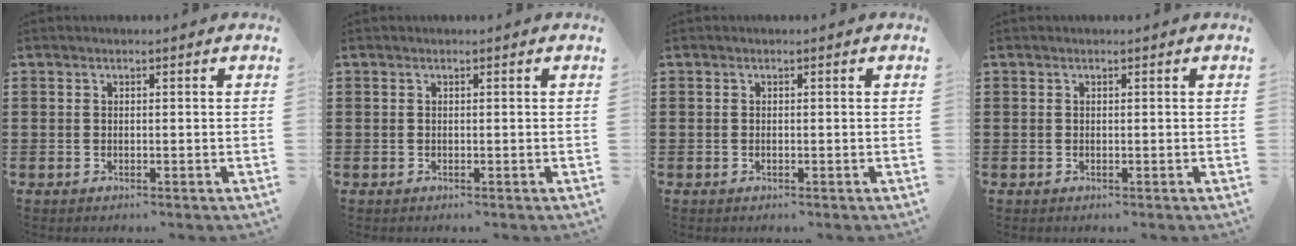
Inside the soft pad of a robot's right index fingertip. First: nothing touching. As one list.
[{"total": 0.0}, {"total": 0.0}, {"total": 0.0}]